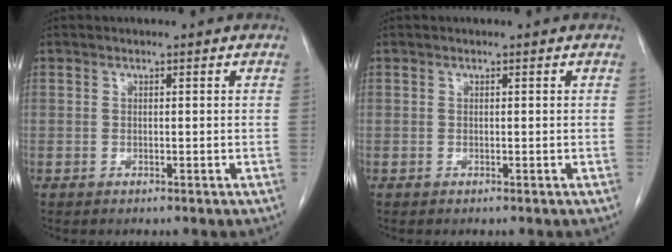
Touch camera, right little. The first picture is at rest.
{"total": 0.0}